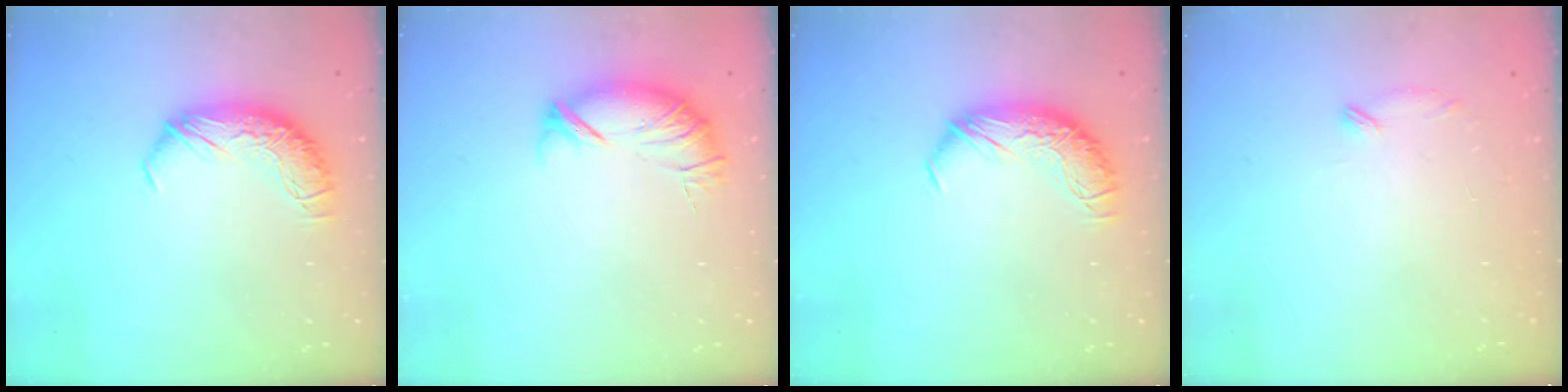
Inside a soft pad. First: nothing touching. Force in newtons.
{"total": 4.3, "press": 4.1, "slide": 1.4}
{"total": 0.0}
{"total": 6.9, "press": 6.8, "slide": 0.8}